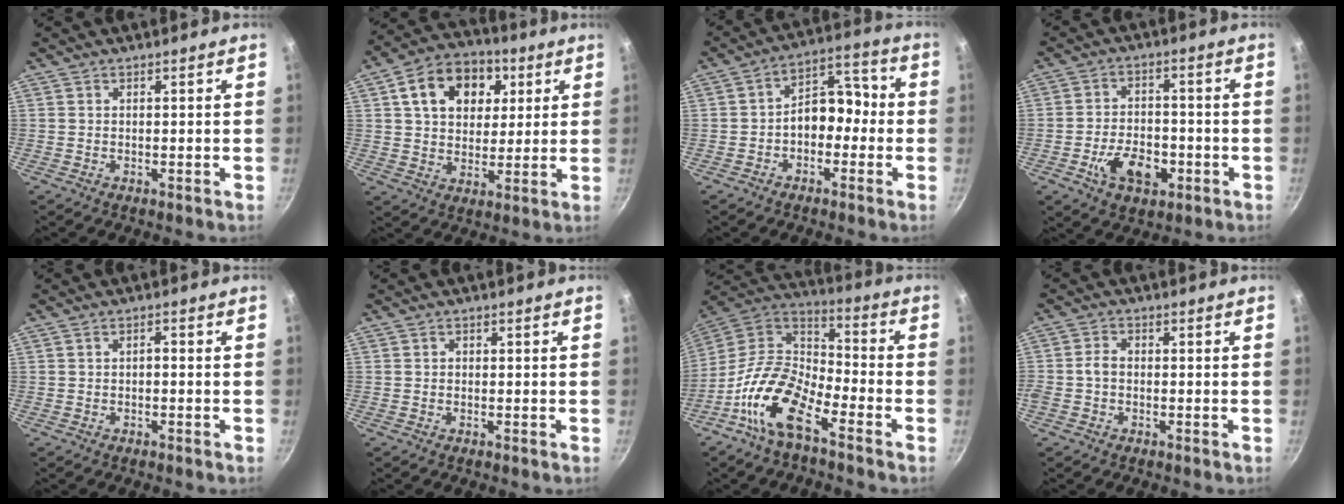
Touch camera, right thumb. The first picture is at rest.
{"total": 15.4, "force": [5.2, 11.2, 9.1], "torque": [-0.117, 0.006, 0.076]}
{"total": 9.2, "force": [-1.9, 6.3, 6.3], "torque": [-0.046, 0.051, -0.042]}
{"total": 9.9, "force": [-3.6, 6.2, 6.8], "torque": [-0.093, 0.021, -0.056]}
{"total": 1.2, "force": [-0.5, 0.6, 0.9], "torque": [-0.013, 0.013, -0.006]}
{"total": 0.7, "force": [0.0, 0.7, 0.3], "torque": [-0.003, 0.004, 0.000]}
{"total": 15.5, "force": [-8.6, 6.8, 11.0], "torque": [-0.197, 0.071, -0.187]}
{"total": 2.8, "force": [-0.6, 2.1, 1.8], "torque": [-0.034, 0.014, -0.017]}